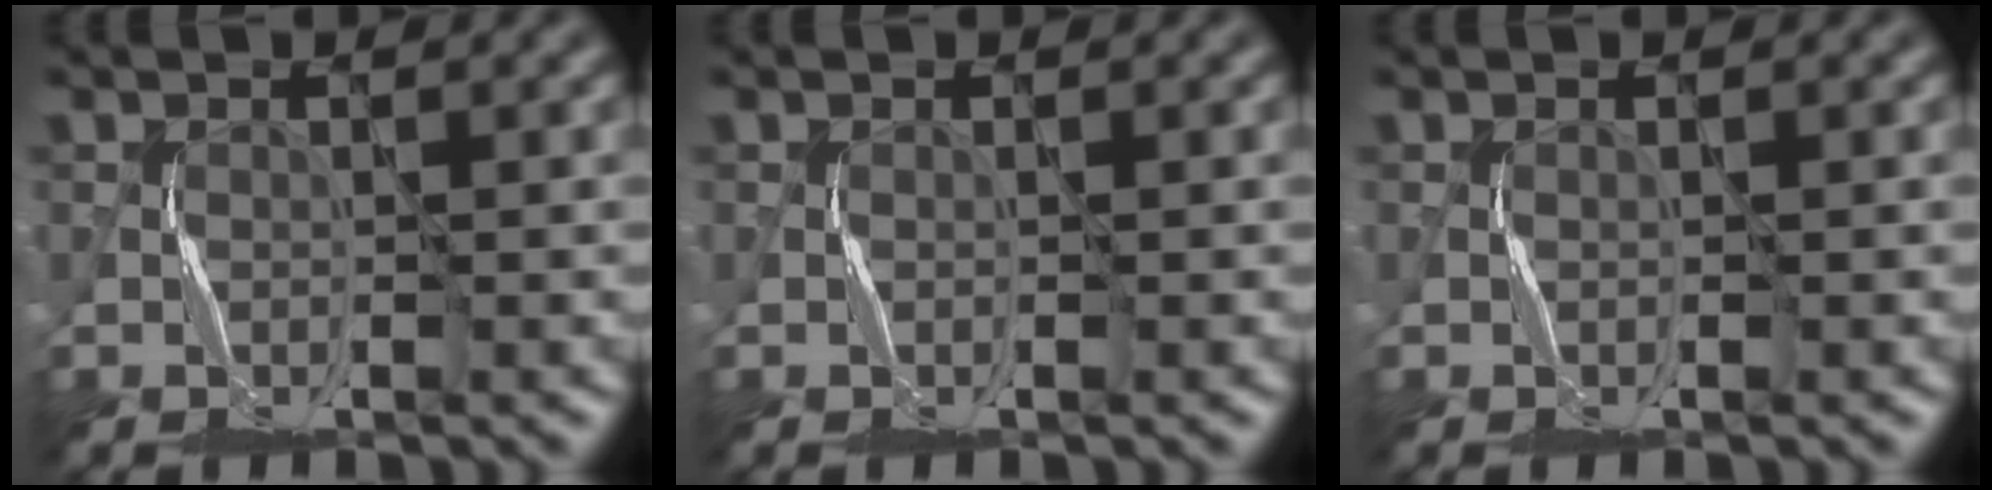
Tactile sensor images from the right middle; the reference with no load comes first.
{"total": 0.0}
{"total": 0.0}